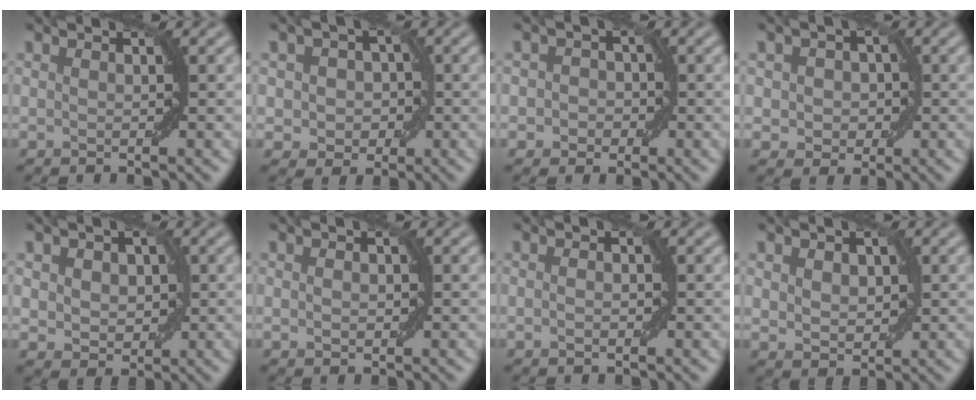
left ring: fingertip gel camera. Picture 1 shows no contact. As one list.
[{"total": 3.7, "force": [0.2, 3.1, 1.9], "torque": [-0.013, 0.011, -0.014]}, {"total": 2.5, "force": [0.0, 2.3, 0.9], "torque": [0.012, 0.009, -0.020]}, {"total": 3.1, "force": [0.2, 2.6, 1.7], "torque": [-0.016, 0.007, -0.009]}, {"total": 4.2, "force": [0.8, 3.2, 2.6], "torque": [-0.036, 0.013, 0.002]}, {"total": 1.1, "force": [0.1, 0.8, 0.8], "torque": [-0.013, 0.002, 0.003]}, {"total": 1.1, "force": [-0.1, 0.6, 0.9], "torque": [-0.014, 0.003, -0.002]}, {"total": 2.6, "force": [0.8, 1.9, 1.6], "torque": [-0.029, -0.002, 0.016]}]